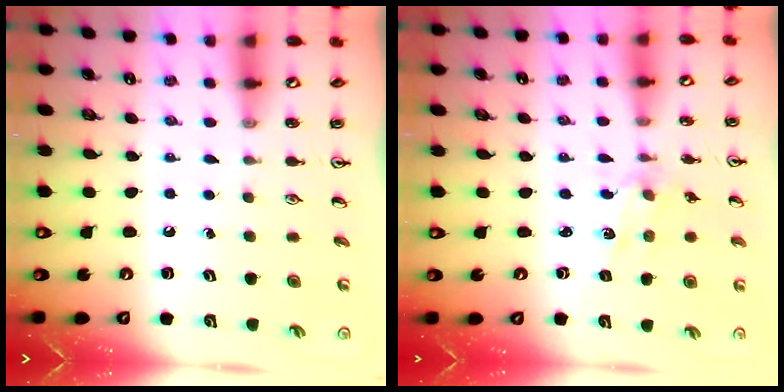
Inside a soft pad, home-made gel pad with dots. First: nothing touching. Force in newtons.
{"total": 1.7, "press": 1.7, "slide": 0.0}